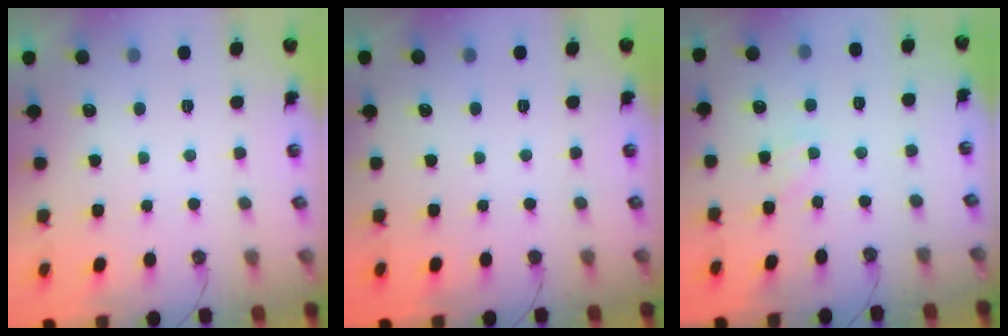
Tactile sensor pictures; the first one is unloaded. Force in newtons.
{"total": 0.0}
{"total": 2.3, "press": 2.2, "slide": 0.4}